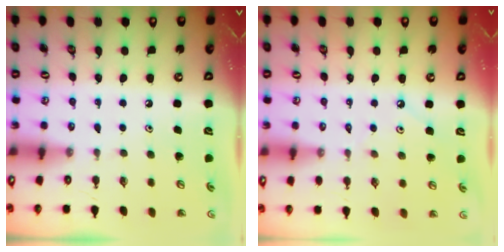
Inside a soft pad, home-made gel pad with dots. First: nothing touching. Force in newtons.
{"total": 2.2, "press": 2.2, "slide": 0.3}